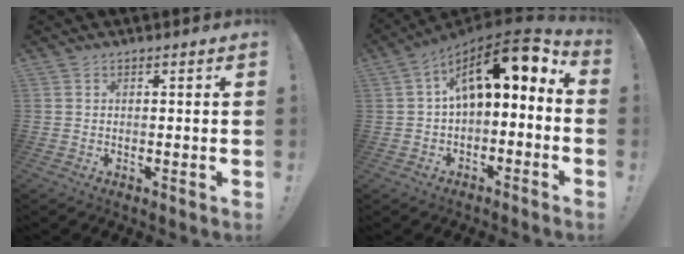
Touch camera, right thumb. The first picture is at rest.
{"total": 12.8, "force": [4.2, 5.6, 10.7], "torque": [-0.174, -0.020, 0.074]}